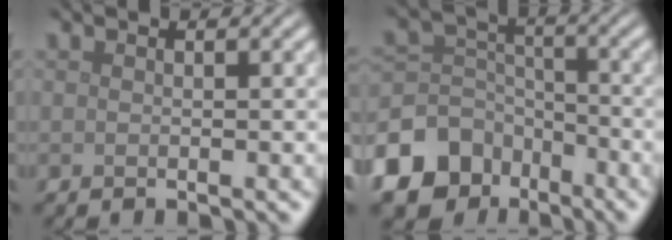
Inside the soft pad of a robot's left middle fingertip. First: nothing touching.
{"total": 11.3, "force": [-7.1, 8.2, 3.1], "torque": [-0.090, -0.018, -0.133]}